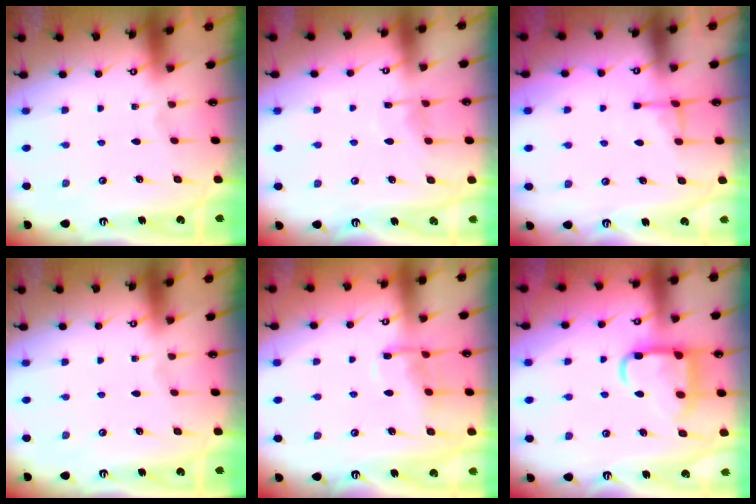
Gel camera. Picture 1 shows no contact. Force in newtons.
{"total": 7.0, "press": 7.0, "slide": 0.7}
{"total": 4.3, "press": 4.2, "slide": 0.7}
{"total": 0.0}
{"total": 8.2, "press": 8.1, "slide": 0.6}
{"total": 13.6, "press": 13.5, "slide": 1.5}